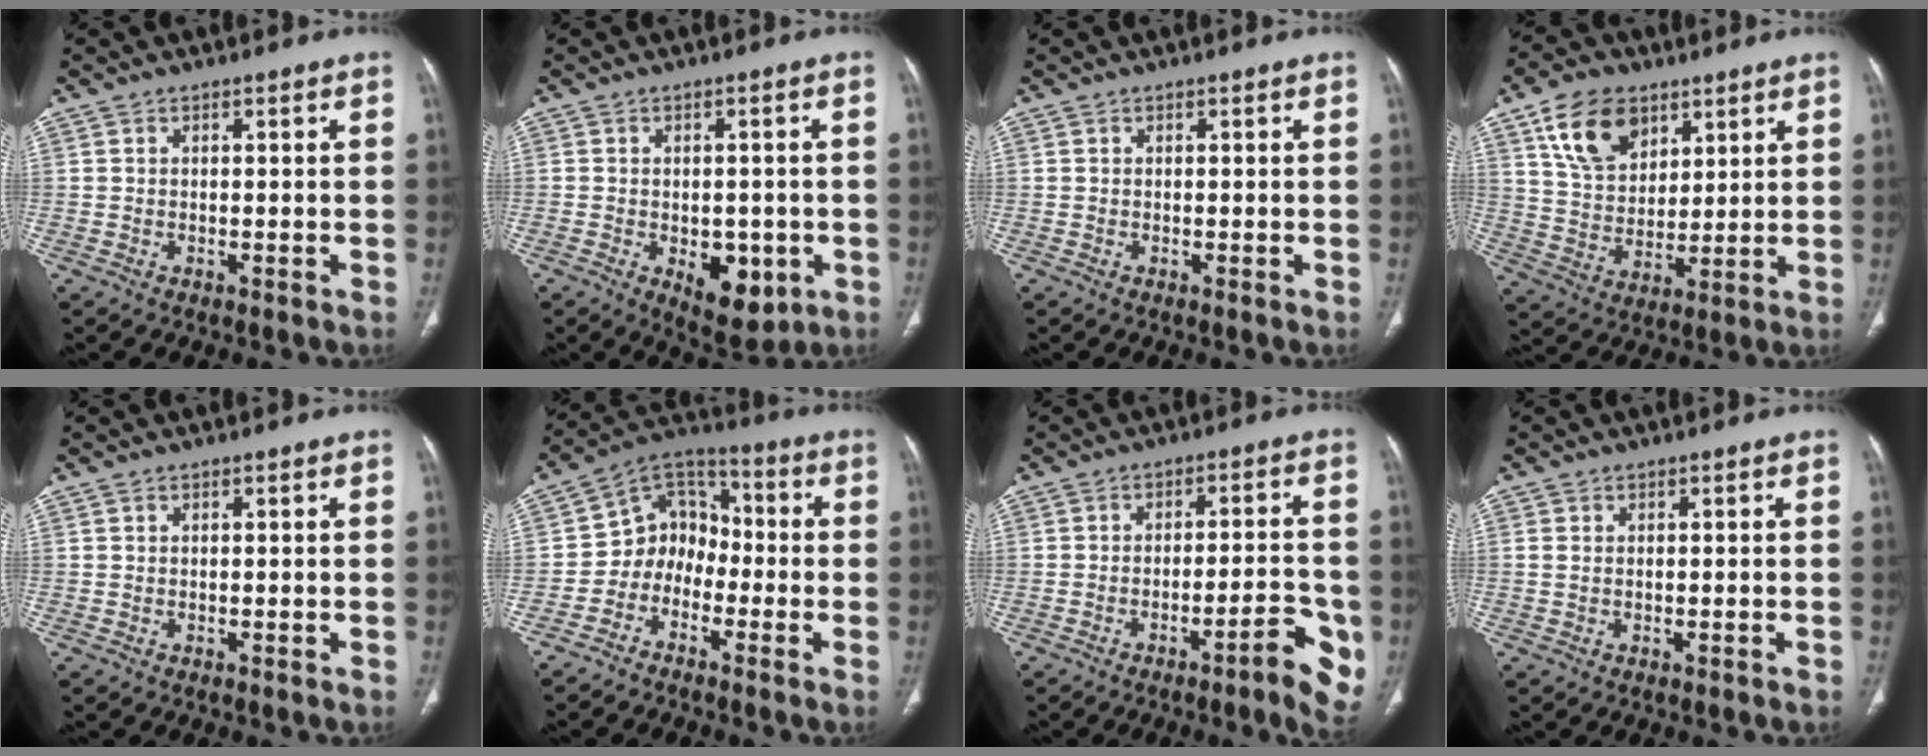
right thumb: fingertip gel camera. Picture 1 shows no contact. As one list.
[{"total": 8.5, "force": [-2.6, 4.8, 6.5], "torque": [-0.061, 0.003, -0.022]}, {"total": 0.0}, {"total": 12.9, "force": [7.0, 8.3, 7.0], "torque": [-0.099, -0.027, 0.135]}, {"total": 0.0}, {"total": 9.2, "force": [-3.1, 7.7, 4.0], "torque": [-0.029, 0.063, -0.077]}, {"total": 9.3, "force": [-4.0, 1.9, 8.2], "torque": [-0.090, 0.019, -0.050]}, {"total": 0.8, "force": [0.1, 0.5, 0.5], "torque": [-0.011, 0.000, 0.005]}]